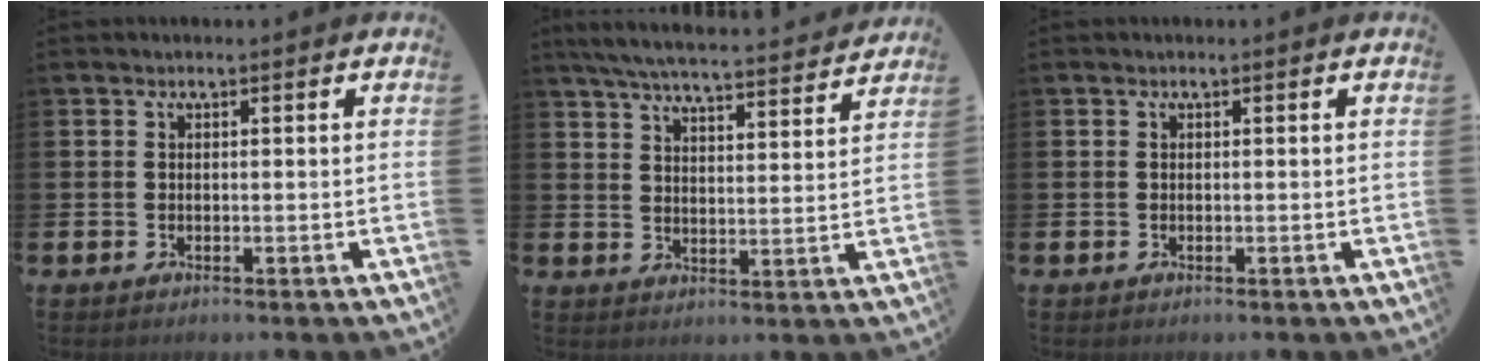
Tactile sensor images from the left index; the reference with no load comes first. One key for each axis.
{"total": 6.6, "fx": 6.3, "fy": 0.4, "fz": 1.9, "tx": -0.054, "ty": -0.045, "tz": 0.111}
{"total": 0.0}